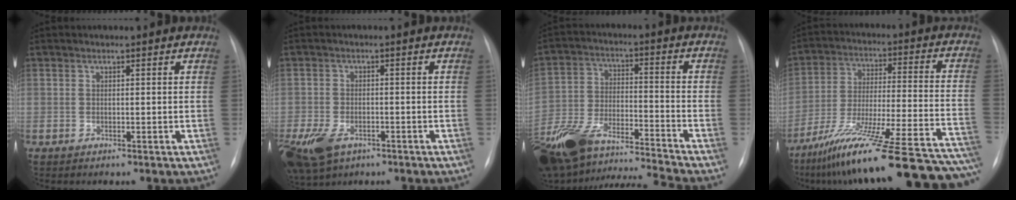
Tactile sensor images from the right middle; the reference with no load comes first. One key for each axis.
{"total": 14.6, "fx": -7.9, "fy": 9.4, "fz": 7.9, "tx": -0.224, "ty": -0.020, "tz": -0.120}
{"total": 18.6, "fx": -16.2, "fy": 1.4, "fz": 9.1, "tx": -0.198, "ty": 0.006, "tz": -0.285}
{"total": 31.9, "fx": -26.5, "fy": 2.5, "fz": 17.5, "tx": -0.199, "ty": -0.018, "tz": -0.382}